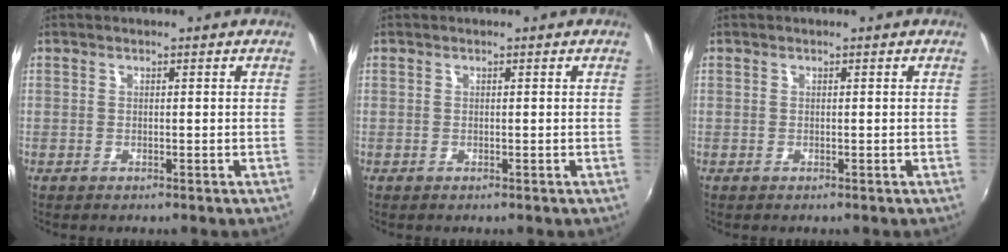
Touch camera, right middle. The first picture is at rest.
{"total": 0.0}
{"total": 0.0}